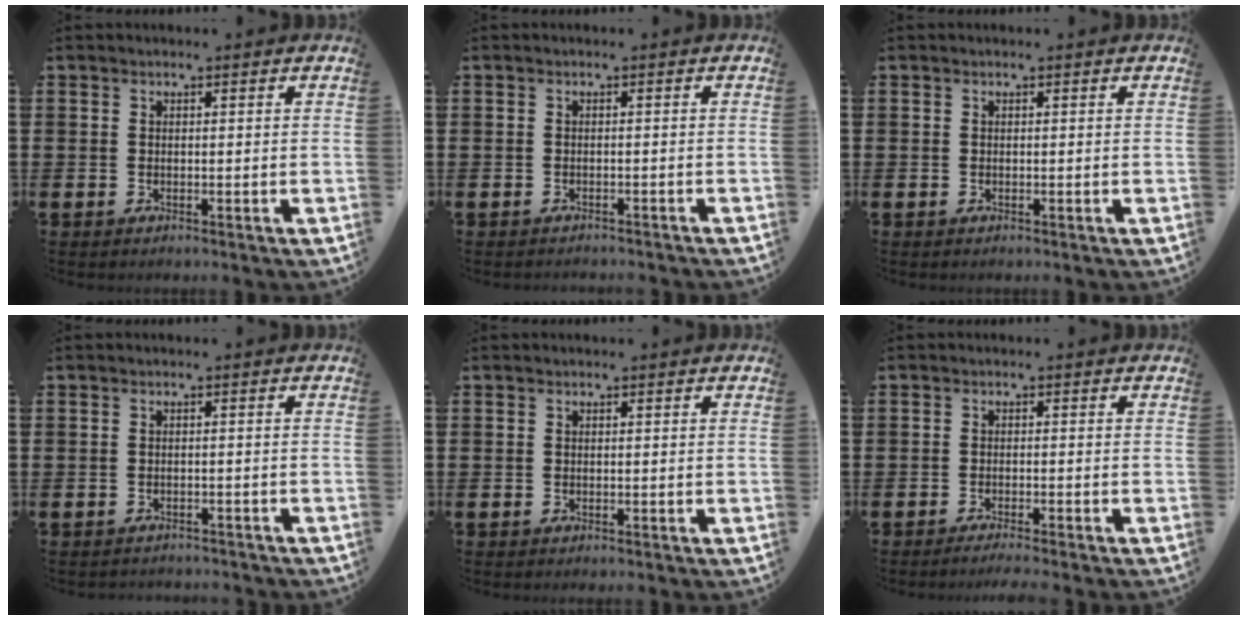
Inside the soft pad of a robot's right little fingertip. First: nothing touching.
{"total": 0.6, "force": [-0.6, 0.0, 0.1], "torque": [-0.002, -0.001, -0.013]}
{"total": 0.0}
{"total": 0.9, "force": [-0.9, 0.0, 0.0], "torque": [-0.002, 0.001, -0.019]}
{"total": 0.0}
{"total": 1.2, "force": [-1.0, -0.2, 0.5], "torque": [-0.005, 0.001, -0.019]}